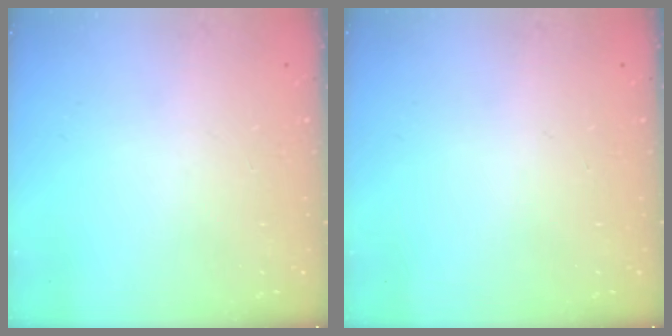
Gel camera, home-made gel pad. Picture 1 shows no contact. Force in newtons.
{"total": 0.0}